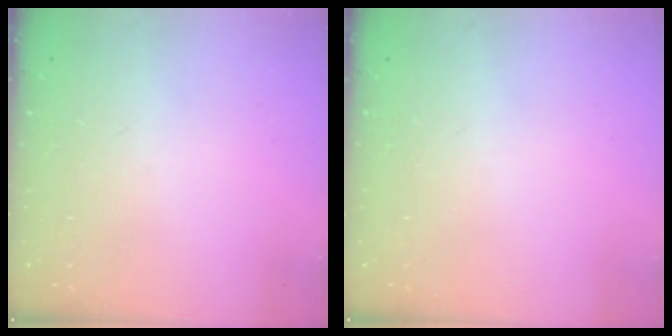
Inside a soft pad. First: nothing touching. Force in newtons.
{"total": 0.0}